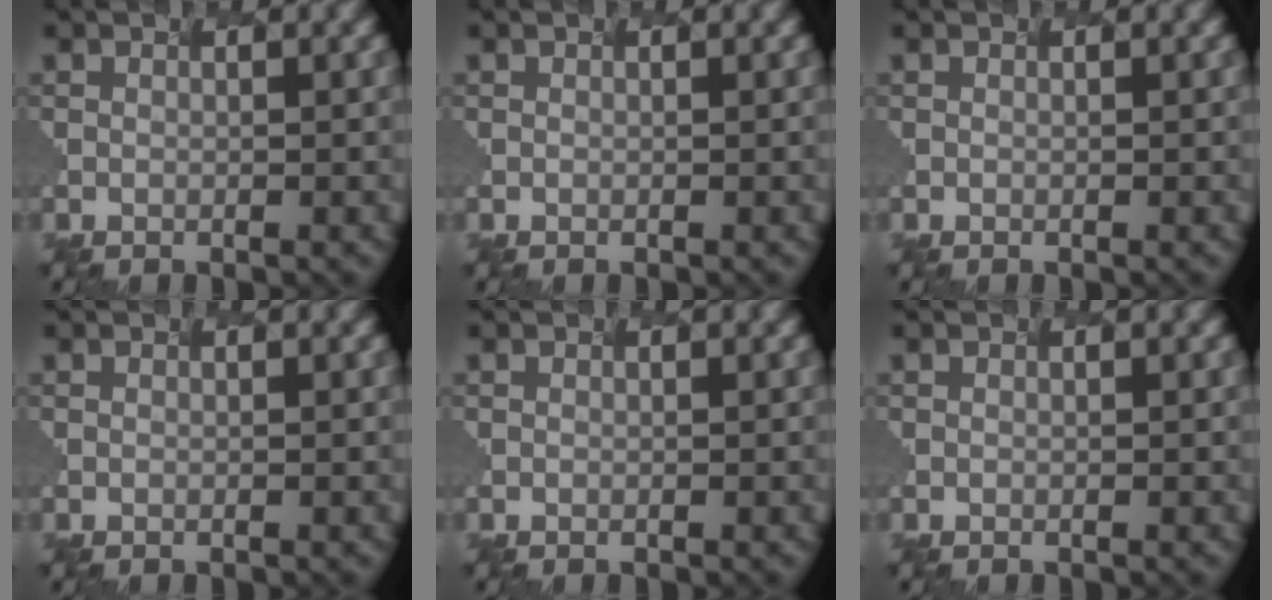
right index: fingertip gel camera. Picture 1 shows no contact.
{"total": 0.0}
{"total": 0.0}
{"total": 0.0}
{"total": 0.0}
{"total": 0.0}